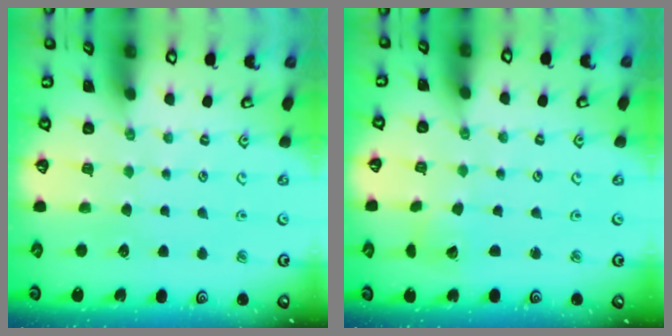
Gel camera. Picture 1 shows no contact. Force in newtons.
{"total": 2.3, "press": 2.3, "slide": 0.3}